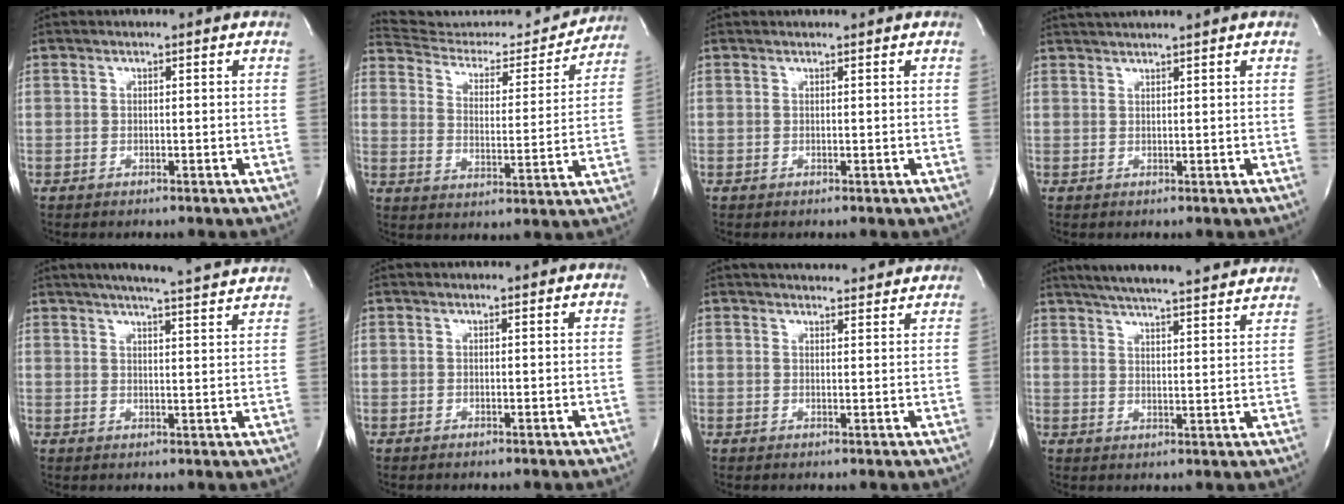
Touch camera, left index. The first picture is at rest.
{"total": 18.0, "force": [17.5, 2.7, 3.1], "torque": [-0.044, -0.036, 0.247]}
{"total": 1.1, "force": [1.0, 0.2, 0.1], "torque": [-0.011, 0.008, 0.013]}
{"total": 4.1, "force": [3.7, -1.0, 1.6], "torque": [-0.025, 0.018, 0.060]}
{"total": 13.6, "force": [12.4, -0.3, 5.6], "torque": [-0.096, -0.010, 0.151]}
{"total": 0.8, "force": [0.8, 0.1, 0.0], "torque": [-0.011, 0.006, 0.008]}
{"total": 9.1, "force": [8.6, 1.7, 2.4], "torque": [-0.034, 0.012, 0.099]}
{"total": 21.8, "force": [19.9, 1.5, 8.8], "torque": [-0.145, -0.006, 0.255]}